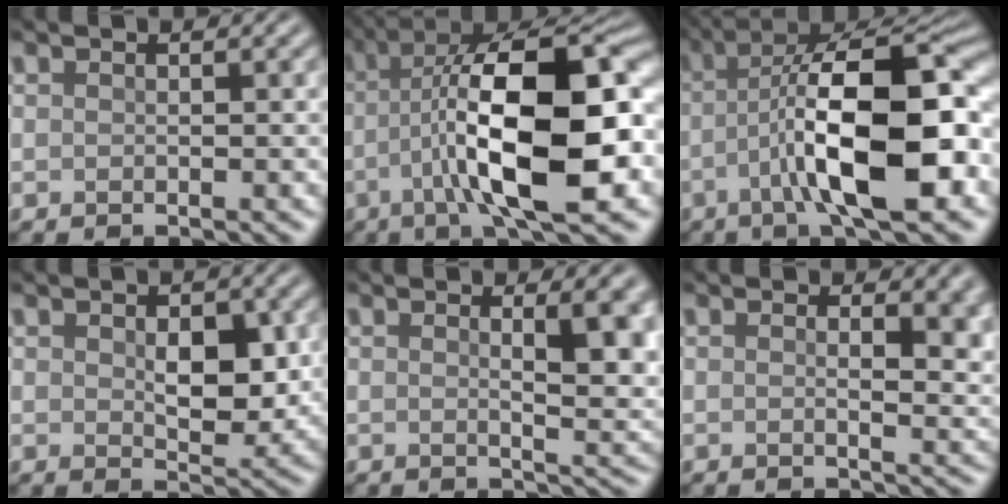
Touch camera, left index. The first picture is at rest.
{"total": 14.0, "force": [-2.1, 4.5, 13.1], "torque": [-0.216, 0.009, -0.041]}
{"total": 12.7, "force": [-2.6, 4.0, 11.8], "torque": [-0.187, 0.007, -0.048]}
{"total": 4.1, "force": [0.4, 2.3, 3.4], "torque": [-0.051, -0.008, 0.012]}
{"total": 5.4, "force": [1.2, 1.5, 5.0], "torque": [-0.054, 0.002, 0.018]}
{"total": 5.3, "force": [1.1, 2.2, 4.7], "torque": [-0.035, -0.002, 0.016]}